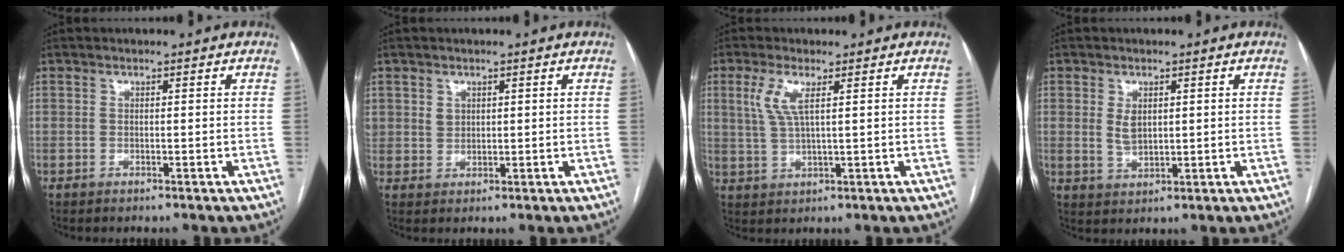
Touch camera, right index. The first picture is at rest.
{"total": 2.5, "force": [1.1, 2.2, 0.6], "torque": [-0.008, 0.000, 0.023]}
{"total": 4.8, "force": [1.8, 0.9, 4.3], "torque": [-0.105, 0.005, 0.044]}
{"total": 3.3, "force": [0.9, 2.1, 2.4], "torque": [-0.050, -0.001, 0.024]}